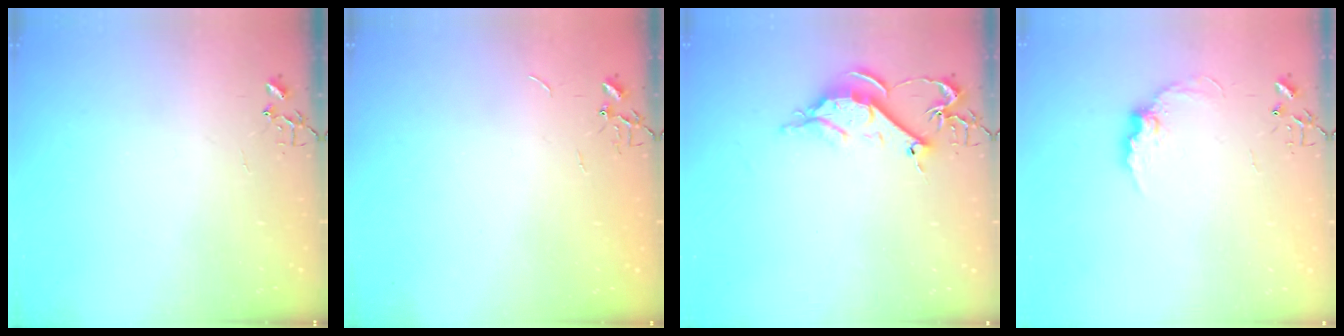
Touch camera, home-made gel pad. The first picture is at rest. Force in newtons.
{"total": 0.6, "press": 0.6, "slide": 0.1}
{"total": 9.9, "press": 9.8, "slide": 0.8}
{"total": 9.0, "press": 9.0, "slide": 0.5}